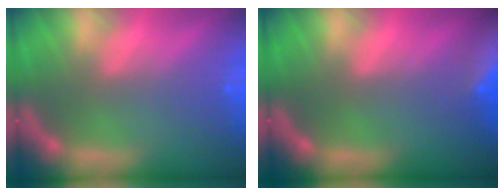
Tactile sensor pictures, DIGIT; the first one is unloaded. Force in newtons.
{"total": 9.4}